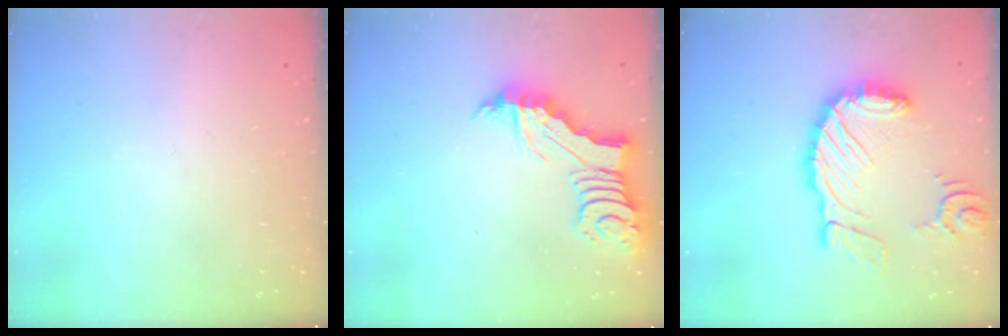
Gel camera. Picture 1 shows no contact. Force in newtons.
{"total": 4.9, "press": 4.8, "slide": 0.3}
{"total": 16.9, "press": 16.8, "slide": 2.0}